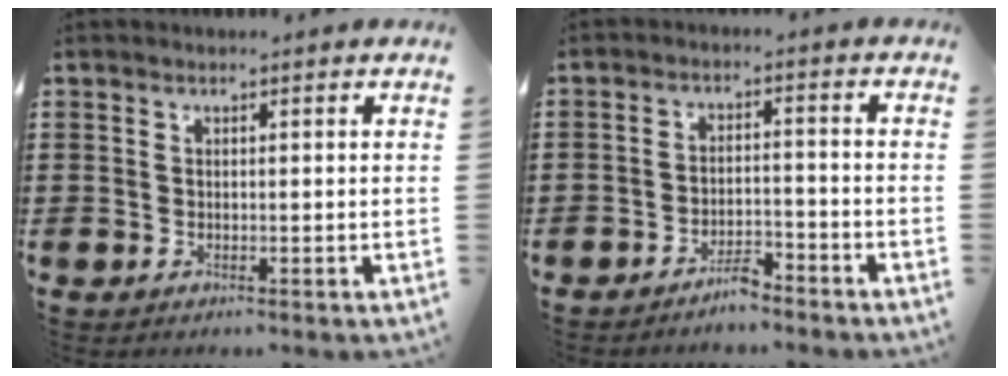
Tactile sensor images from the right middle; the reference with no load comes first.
{"total": 3.5, "force": [-3.4, 0.7, 0.7], "torque": [-0.015, 0.009, -0.070]}